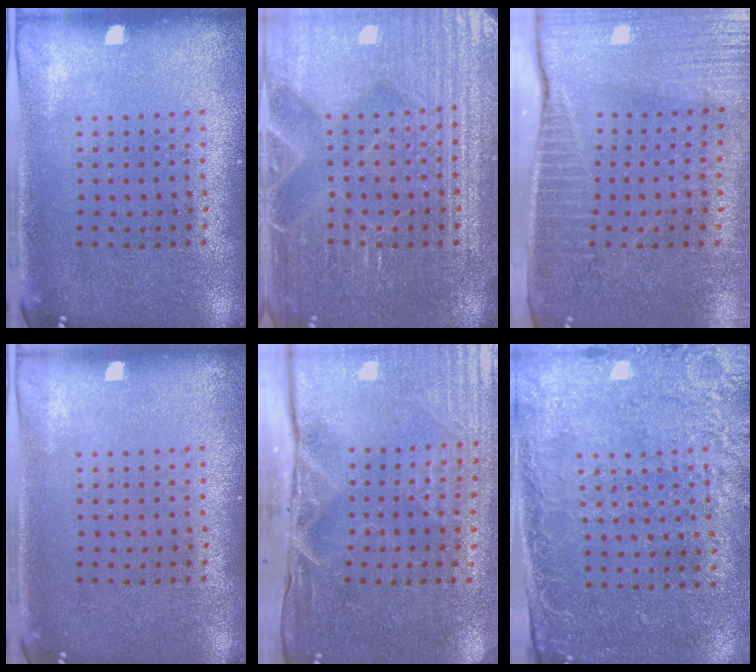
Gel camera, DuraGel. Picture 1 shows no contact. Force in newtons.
{"total": 4.3, "press": 4.3, "slide": 0.6}
{"total": 3.7, "press": 3.4, "slide": 1.5}
{"total": 0.0}
{"total": 5.0, "press": 4.2, "slide": 2.7}
{"total": 2.5, "press": 2.2, "slide": 1.3}